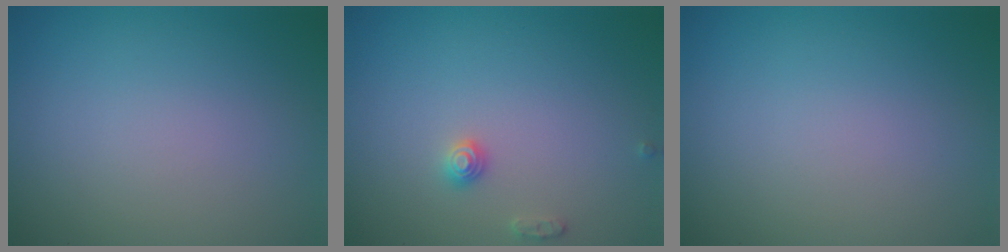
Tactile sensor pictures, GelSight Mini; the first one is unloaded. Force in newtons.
{"total": 1.2, "press": 1.2, "slide": 0.0}
{"total": 0.0}